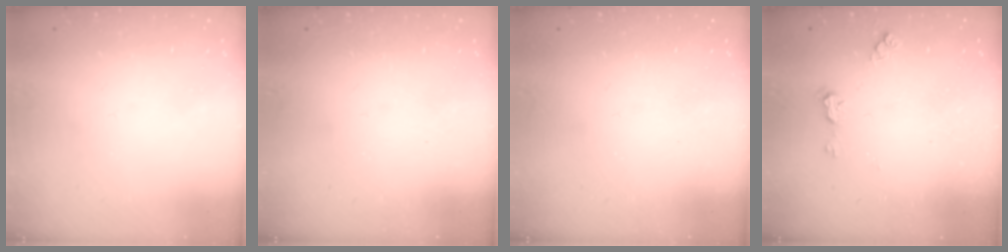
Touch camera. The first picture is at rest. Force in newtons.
{"total": 0.0}
{"total": 0.0}
{"total": 5.1, "press": 5.0, "slide": 0.6}